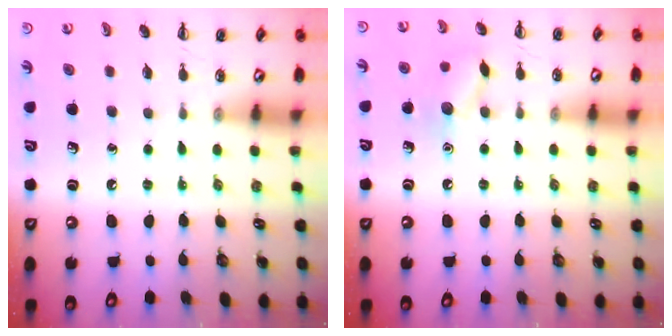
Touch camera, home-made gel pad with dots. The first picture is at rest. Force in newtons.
{"total": 9.3, "press": 9.3, "slide": 0.9}